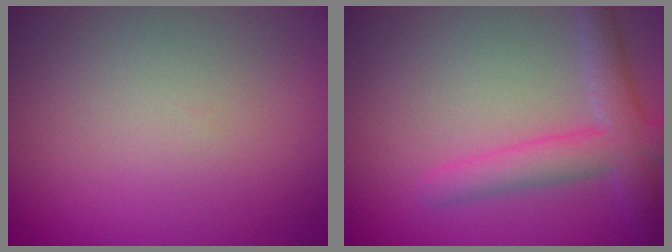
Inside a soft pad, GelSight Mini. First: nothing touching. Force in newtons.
{"total": 4.2, "press": 4.2, "slide": 0.2}